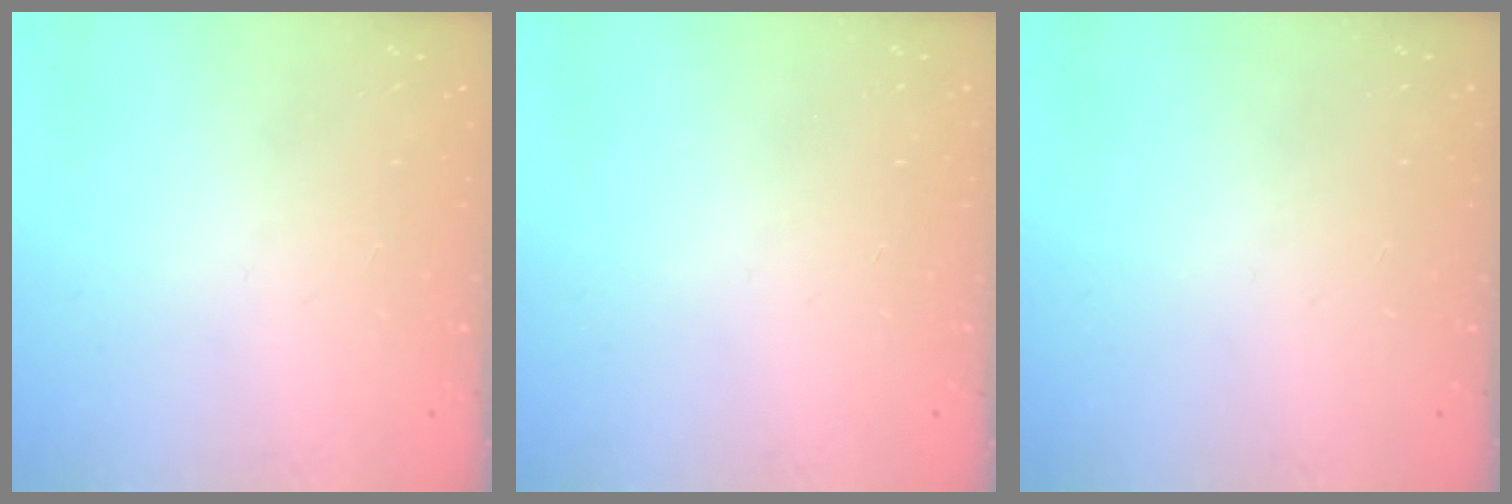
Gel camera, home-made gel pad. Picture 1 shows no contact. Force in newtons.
{"total": 0.0}
{"total": 0.0}